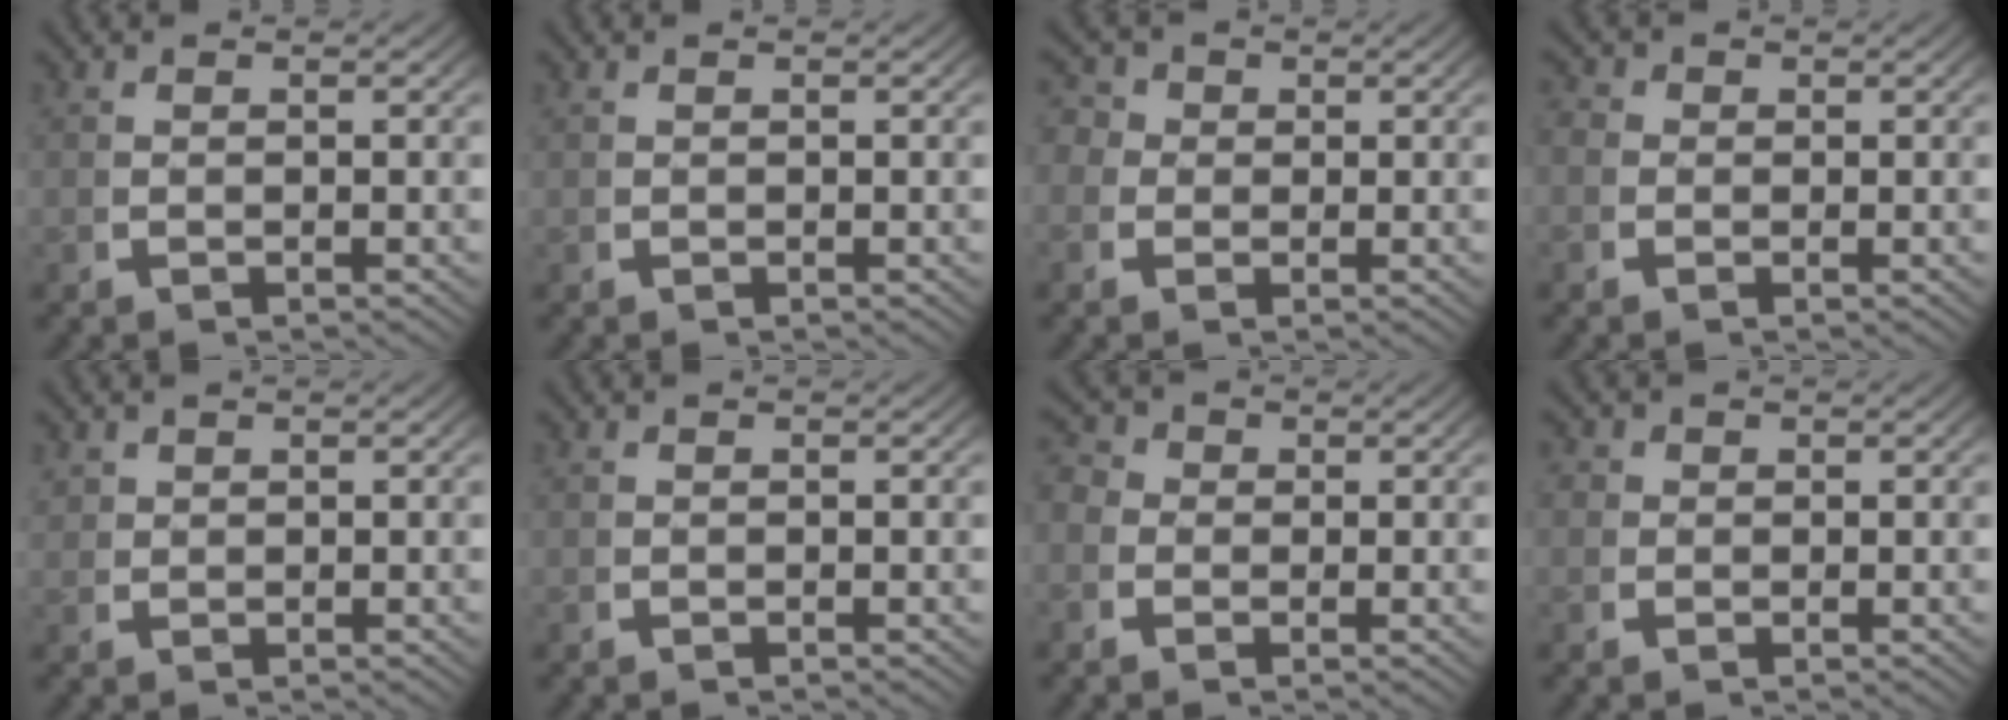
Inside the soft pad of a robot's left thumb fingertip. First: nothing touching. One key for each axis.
{"total": 0.0}
{"total": 3.5, "fx": 0.7, "fy": 3.3, "fz": 1.1, "tx": -0.024, "ty": -0.008, "tz": 0.004}
{"total": 1.8, "fx": -0.1, "fy": 1.8, "fz": 0.2, "tx": -0.002, "ty": -0.007, "tz": -0.009}
{"total": 1.2, "fx": 1.2, "fy": 0.4, "fz": -0.2, "tx": 0.006, "ty": 0.000, "tz": 0.028}
{"total": 0.0}
{"total": 3.0, "fx": 0.1, "fy": 2.9, "fz": 1.0, "tx": -0.018, "ty": -0.007, "tz": -0.008}
{"total": 1.7, "fx": 0.3, "fy": 1.7, "fz": 0.2, "tx": -0.009, "ty": -0.012, "tz": 0.003}